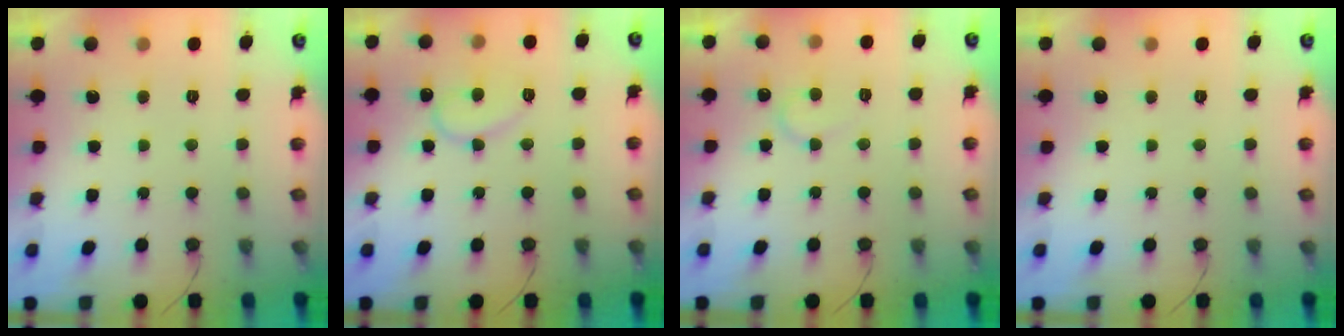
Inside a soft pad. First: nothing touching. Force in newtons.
{"total": 10.6, "press": 10.5, "slide": 0.9}
{"total": 6.9, "press": 6.8, "slide": 0.4}
{"total": 0.0}